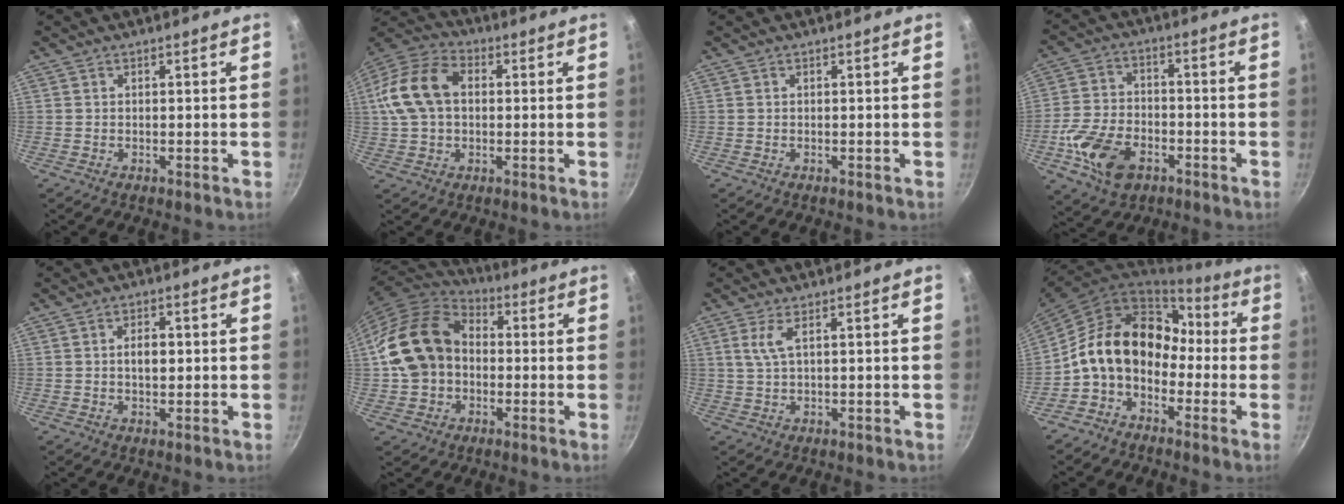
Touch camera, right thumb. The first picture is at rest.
{"total": 14.8, "force": [1.7, 10.3, 10.6], "torque": [-0.194, 0.030, 0.017]}
{"total": 0.0}
{"total": 12.6, "force": [-5.1, 8.0, 8.2], "torque": [-0.148, 0.023, -0.099]}
{"total": 3.6, "force": [0.2, 2.0, 2.9], "torque": [-0.037, 0.006, 0.000]}
{"total": 16.8, "force": [-0.3, 13.2, 10.3], "torque": [-0.171, 0.040, -0.012]}
{"total": 3.4, "force": [1.1, 0.9, 3.1], "torque": [-0.073, 0.002, 0.025]}
{"total": 16.1, "force": [-2.7, 12.2, 10.2], "torque": [-0.150, 0.072, -0.070]}